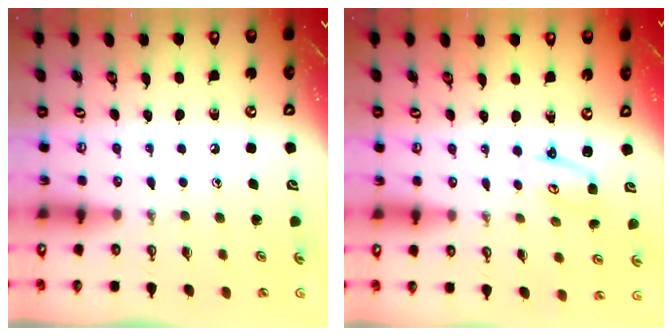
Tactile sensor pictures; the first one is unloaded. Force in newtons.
{"total": 2.6, "press": 2.6, "slide": 0.2}